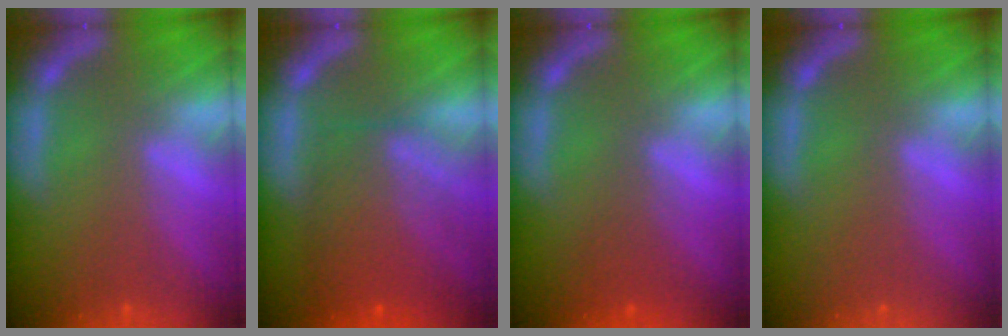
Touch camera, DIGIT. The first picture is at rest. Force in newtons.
{"total": 7.5}
{"total": 2.0}
{"total": 0.0}